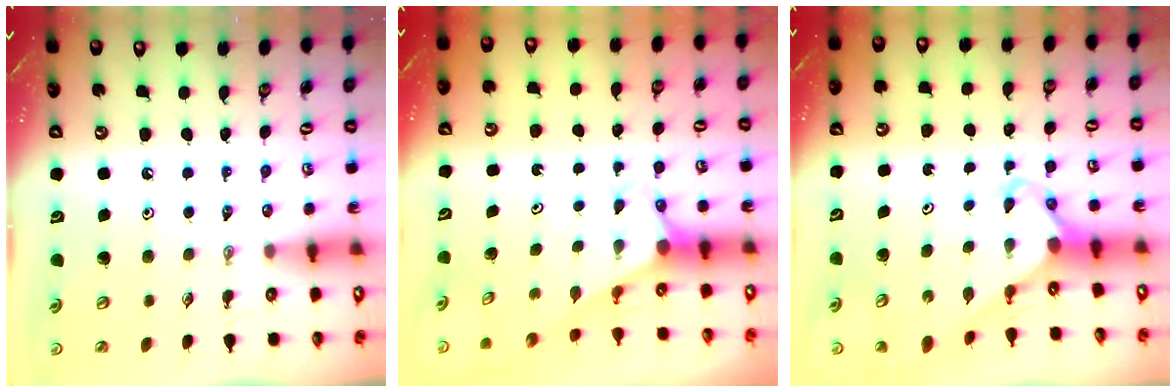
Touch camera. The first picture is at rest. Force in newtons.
{"total": 2.8, "press": 2.8, "slide": 0.0}
{"total": 4.6, "press": 4.6, "slide": 0.3}